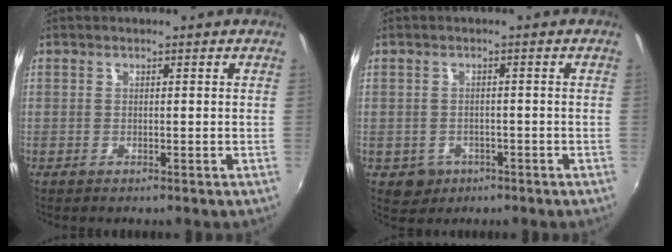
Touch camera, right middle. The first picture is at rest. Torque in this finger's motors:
{"motor_torque": [0.11, -0.32, -0.02, 0.00]}